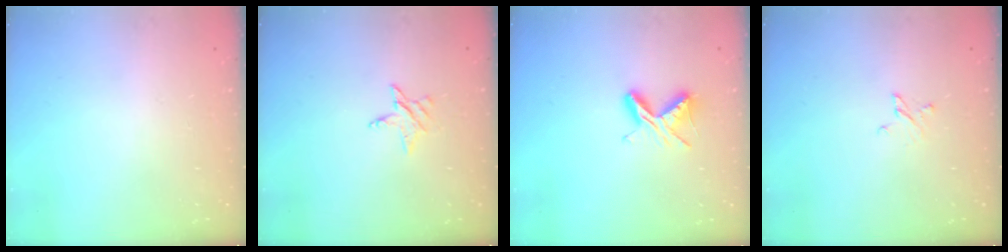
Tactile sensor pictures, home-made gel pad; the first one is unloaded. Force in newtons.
{"total": 2.7, "press": 2.7, "slide": 0.2}
{"total": 6.8, "press": 6.7, "slide": 0.7}
{"total": 2.4, "press": 2.4, "slide": 0.2}